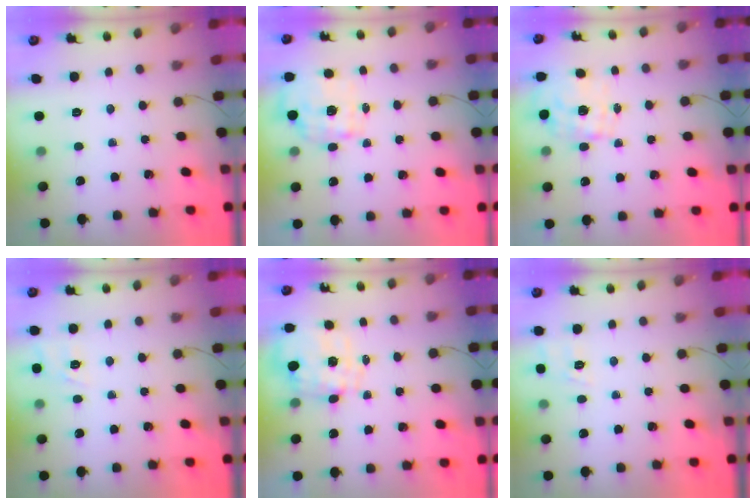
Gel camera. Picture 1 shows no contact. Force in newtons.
{"total": 2.6, "press": 2.3, "slide": 1.3}
{"total": 1.6, "press": 1.4, "slide": 0.8}
{"total": 2.4, "press": 1.8, "slide": 1.5}
{"total": 2.1, "press": 1.8, "slide": 1.1}
{"total": 2.8, "press": 2.2, "slide": 1.7}